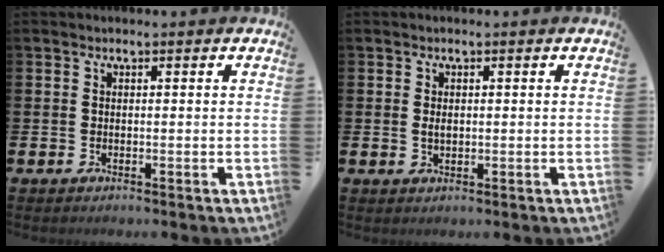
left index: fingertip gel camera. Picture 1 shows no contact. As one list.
[{"total": 1.0, "force": [0.1, 0.6, 0.8], "torque": [-0.004, 0.001, -0.002]}]